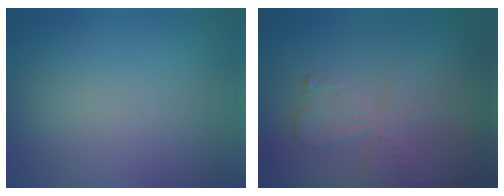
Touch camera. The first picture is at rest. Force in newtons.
{"total": 3.0, "press": 2.8, "slide": 1.1}